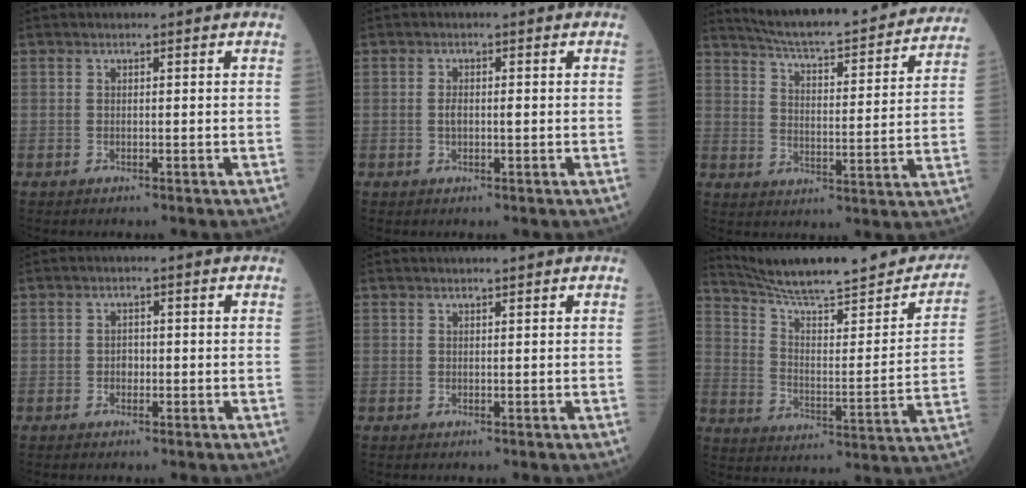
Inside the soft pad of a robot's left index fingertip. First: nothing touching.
{"total": 1.7, "force": [0.0, 0.6, 1.6], "torque": [-0.032, 0.004, 0.000]}
{"total": 23.2, "force": [21.3, 2.5, 8.9], "torque": [-0.135, -0.024, 0.281]}
{"total": 1.0, "force": [-0.2, 0.8, 0.5], "torque": [-0.006, 0.003, -0.006]}
{"total": 1.5, "force": [1.4, -0.3, 0.5], "torque": [-0.002, 0.010, 0.027]}
{"total": 24.3, "force": [21.5, 2.4, 11.1], "torque": [-0.162, -0.037, 0.295]}